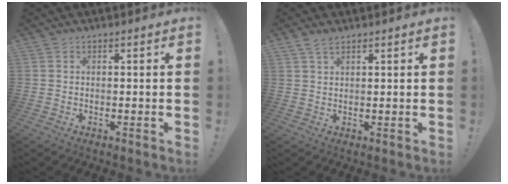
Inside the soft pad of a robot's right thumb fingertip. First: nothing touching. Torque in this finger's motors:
{"motor_torque": [-0.30, 0.08, 0.07, 0.23, 0.00]}